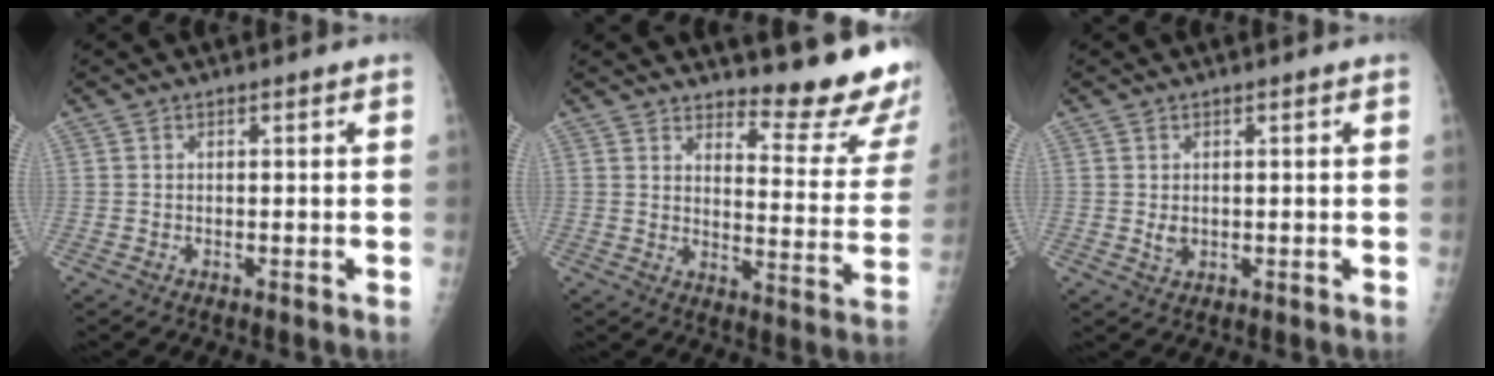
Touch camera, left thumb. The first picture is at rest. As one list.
[{"total": 15.3, "force": [13.6, 2.5, 6.6], "torque": [-0.052, -0.154, 0.164]}, {"total": 1.7, "force": [0.2, 1.2, 1.2], "torque": [-0.013, -0.004, 0.009]}]